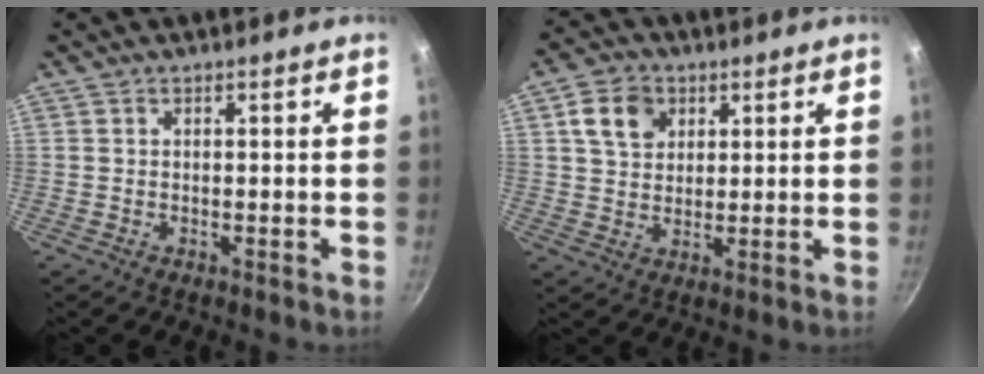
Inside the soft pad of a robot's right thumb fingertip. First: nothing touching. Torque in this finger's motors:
{"motor_torque": [0.77, 1.73, 0.19, 0.04, 0.23]}